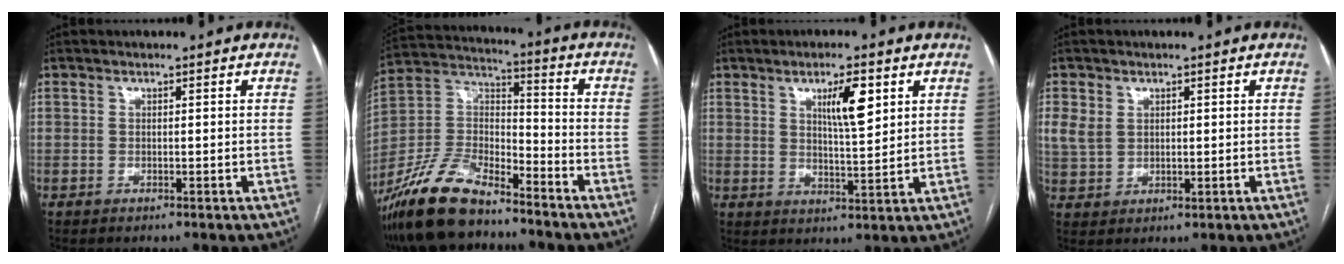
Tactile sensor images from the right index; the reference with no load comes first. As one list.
[{"total": 16.5, "force": [-13.1, 5.2, 8.6], "torque": [-0.179, 0.008, -0.246]}, {"total": 6.7, "force": [3.0, 1.2, 5.8], "torque": [-0.098, -0.001, 0.050]}, {"total": 4.6, "force": [1.6, 3.6, 2.4], "torque": [-0.055, 0.007, 0.042]}]